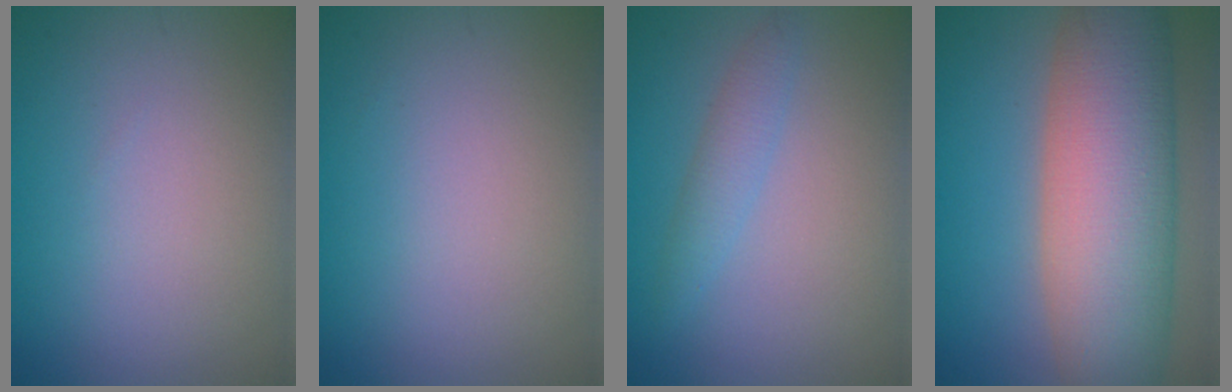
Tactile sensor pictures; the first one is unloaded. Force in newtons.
{"total": 0.0}
{"total": 2.0, "press": 2.0, "slide": 0.1}
{"total": 12.5, "press": 12.5, "slide": 0.6}